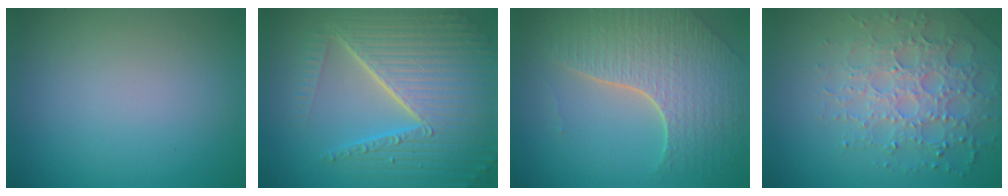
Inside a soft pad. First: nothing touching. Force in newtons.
{"total": 10.0, "press": 6.4, "slide": 7.8}
{"total": 7.6, "press": 5.3, "slide": 5.5}
{"total": 4.6, "press": 4.4, "slide": 1.2}